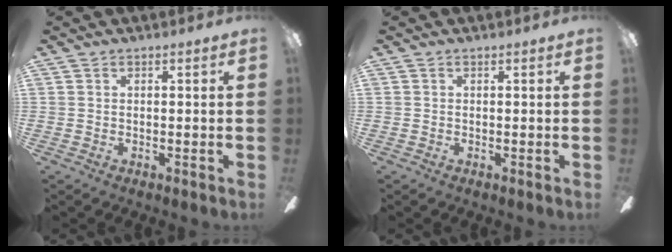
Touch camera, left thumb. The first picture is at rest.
{"total": 0.0}